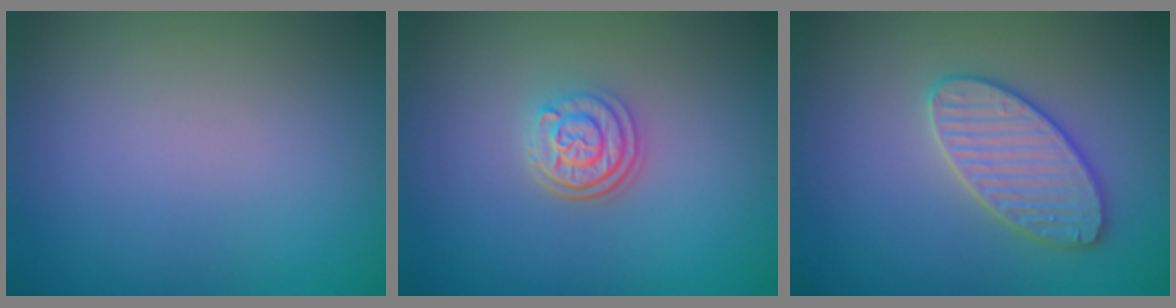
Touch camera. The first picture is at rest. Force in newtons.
{"total": 3.1, "press": 2.5, "slide": 1.8}
{"total": 3.7, "press": 3.6, "slide": 0.5}